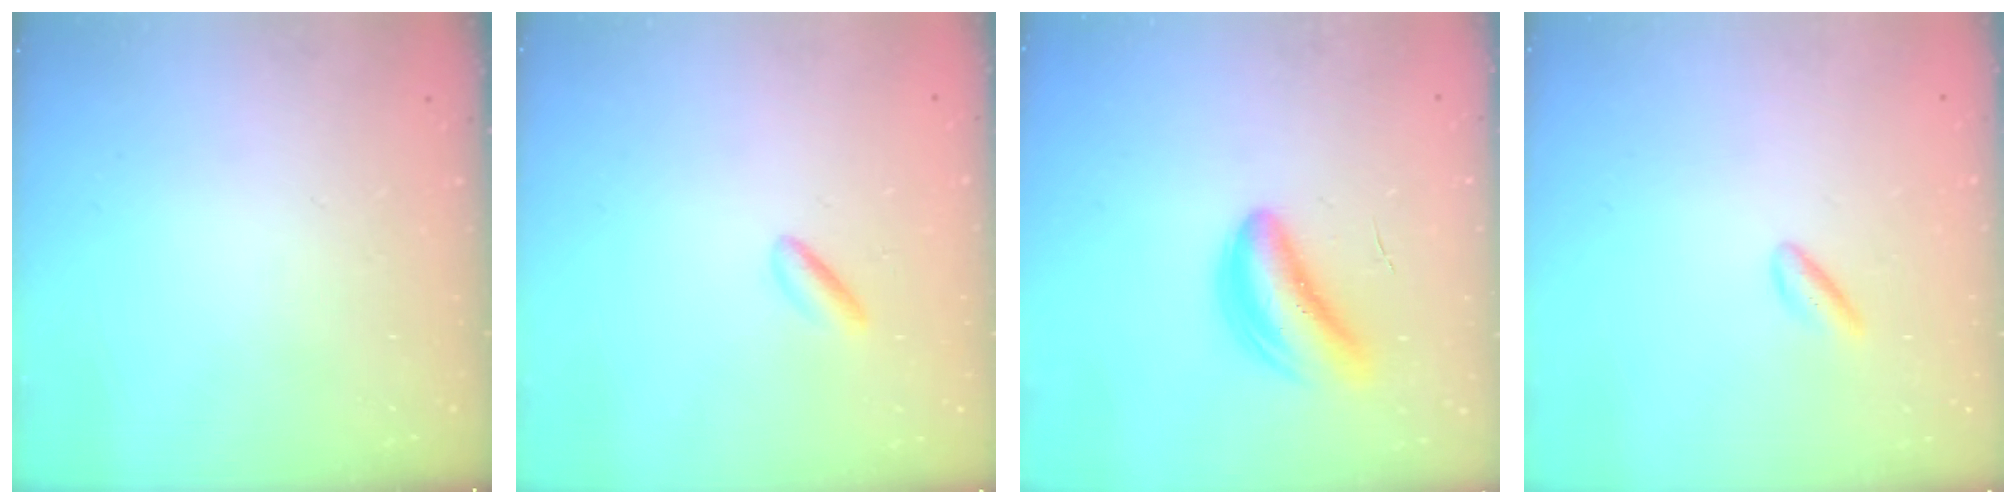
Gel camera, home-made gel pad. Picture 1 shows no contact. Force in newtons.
{"total": 2.5, "press": 2.3, "slide": 0.9}
{"total": 4.8, "press": 4.4, "slide": 1.9}
{"total": 2.2, "press": 1.9, "slide": 1.1}